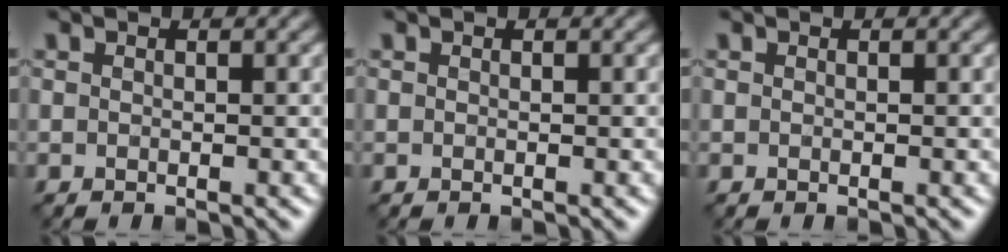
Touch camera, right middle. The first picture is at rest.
{"total": 0.0}
{"total": 0.0}